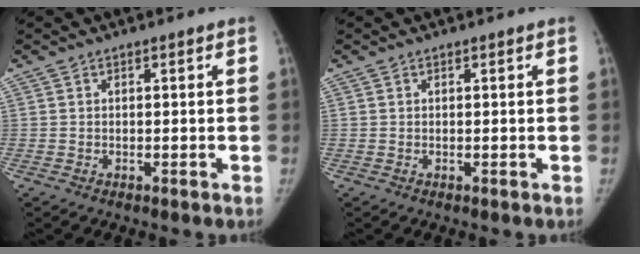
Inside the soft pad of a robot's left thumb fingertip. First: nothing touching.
{"total": 0.0}